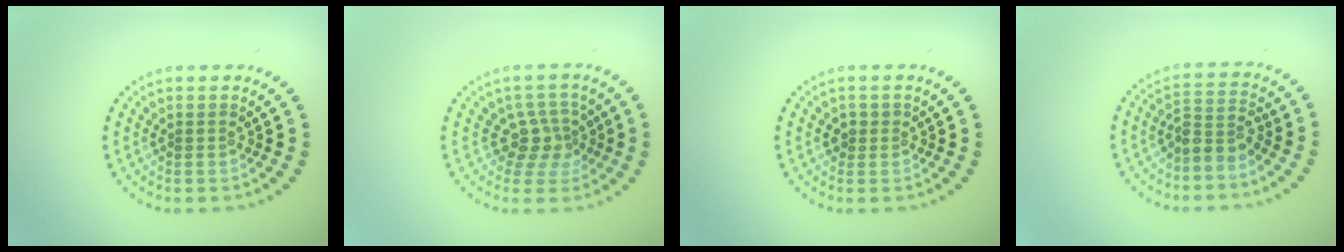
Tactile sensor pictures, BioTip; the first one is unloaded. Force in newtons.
{"total": 2.7, "press": 2.2, "slide": 1.6}
{"total": 1.1, "press": 1.0, "slide": 0.6}
{"total": 2.6, "press": 1.9, "slide": 1.7}